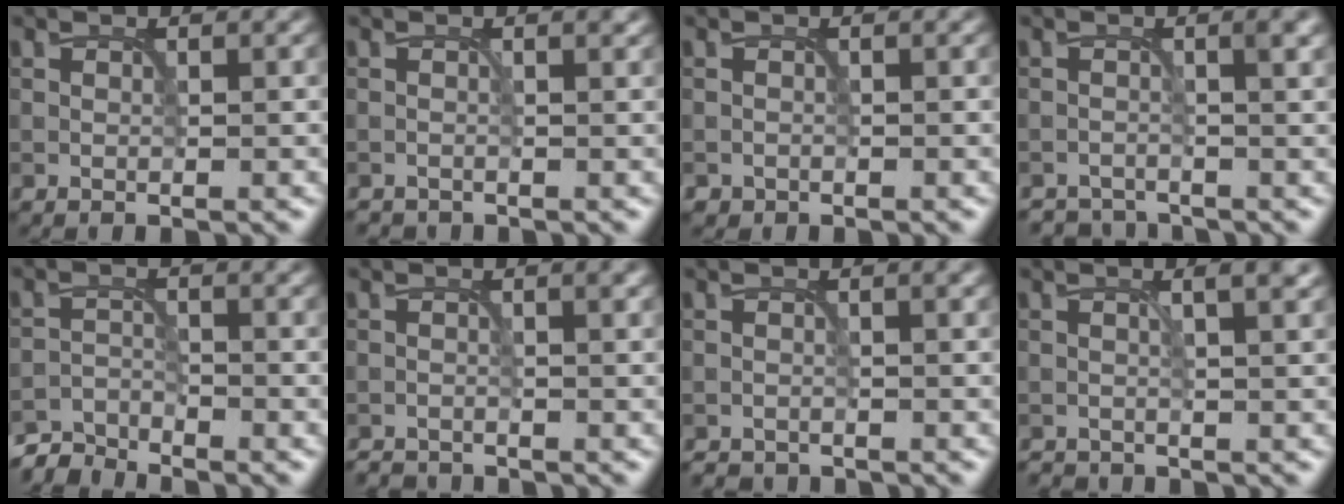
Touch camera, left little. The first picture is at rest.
{"total": 0.7, "force": [-0.5, 0.4, 0.2], "torque": [-0.002, -0.005, -0.010]}
{"total": 0.5, "force": [-0.4, 0.3, -0.1], "torque": [0.004, -0.004, -0.007]}
{"total": 2.2, "force": [-1.9, 0.6, 0.9], "torque": [-0.010, -0.006, -0.036]}
{"total": 3.3, "force": [-3.2, 0.4, 0.3], "torque": [-0.007, -0.001, -0.070]}
{"total": 1.8, "force": [-1.7, 0.4, 0.6], "torque": [-0.011, -0.005, -0.032]}
{"total": 1.7, "force": [-1.6, 0.4, 0.4], "torque": [-0.007, -0.004, -0.026]}
{"total": 2.3, "force": [-0.2, 0.8, 2.2], "torque": [-0.023, 0.003, -0.009]}